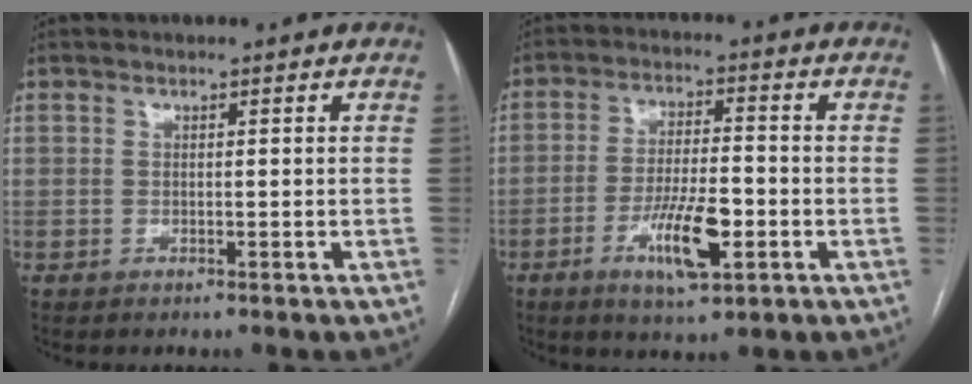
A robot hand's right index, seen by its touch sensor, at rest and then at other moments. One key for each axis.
{"total": 9.5, "fx": -3.6, "fy": 2.4, "fz": 8.5, "tx": -0.160, "ty": -0.005, "tz": -0.058}